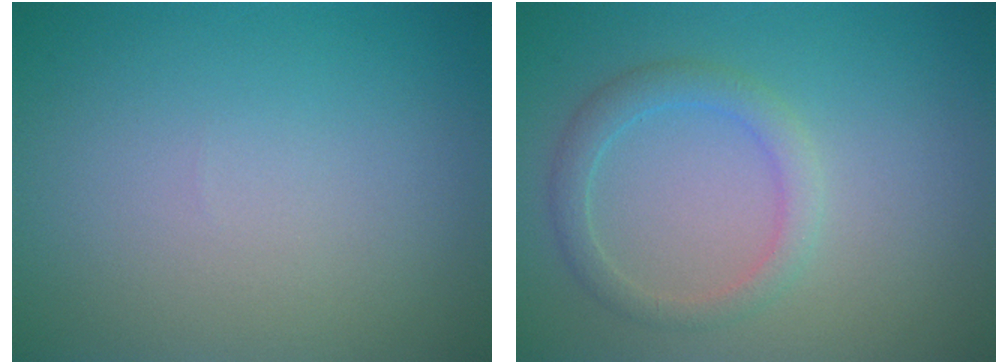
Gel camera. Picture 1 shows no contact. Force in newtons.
{"total": 2.4, "press": 2.4, "slide": 0.1}